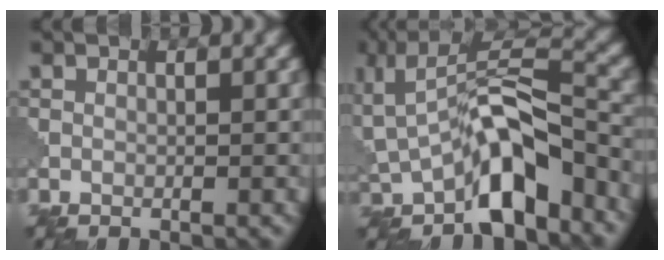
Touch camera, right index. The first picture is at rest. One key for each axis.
{"total": 8.0, "fx": -3.5, "fy": 3.6, "fz": 6.3, "tx": -0.084, "ty": 0.015, "tz": -0.072}